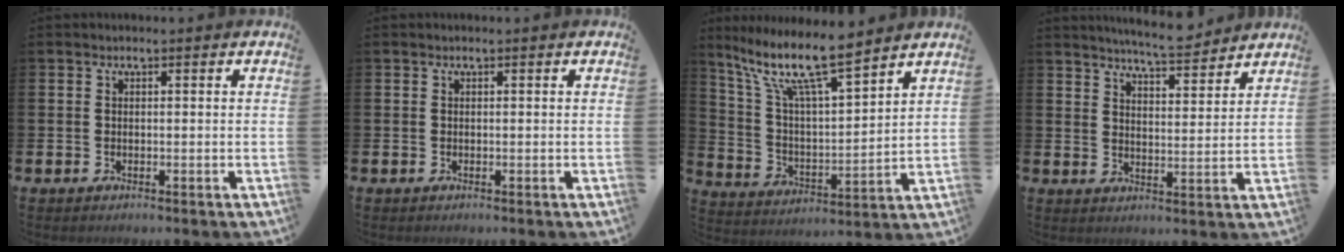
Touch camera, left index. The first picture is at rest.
{"total": 0.0}
{"total": 11.6, "force": [9.4, 2.3, 6.4], "torque": [-0.155, -0.045, 0.161]}
{"total": 6.2, "force": [6.2, 0.1, 0.9], "torque": [-0.025, -0.037, 0.110]}